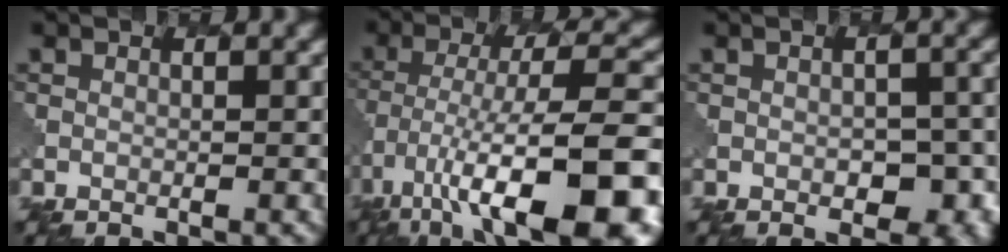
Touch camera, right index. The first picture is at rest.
{"total": 14.2, "force": [-7.2, 4.9, 11.2], "torque": [-0.191, 0.012, -0.105]}
{"total": 5.3, "force": [-1.9, 3.2, 3.7], "torque": [-0.037, 0.004, -0.008]}